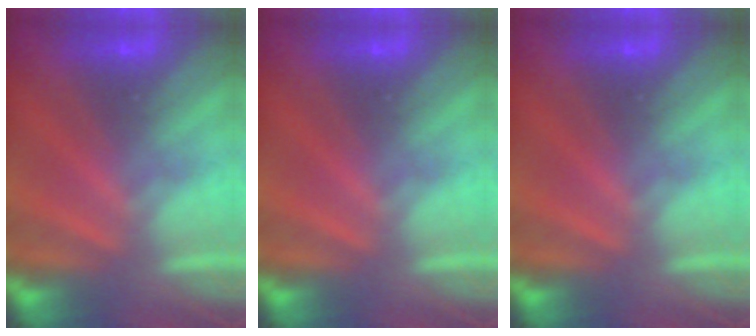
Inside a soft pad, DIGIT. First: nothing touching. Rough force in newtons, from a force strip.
{"total": 0.0}
{"total": 0.0}